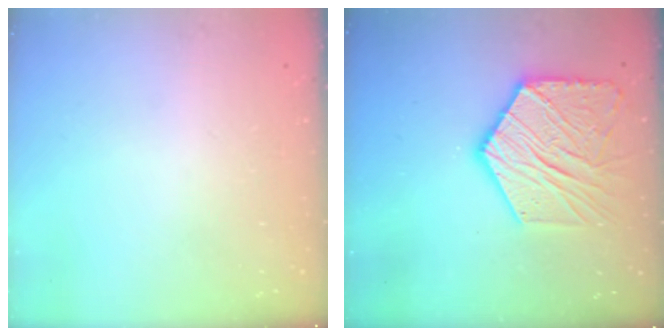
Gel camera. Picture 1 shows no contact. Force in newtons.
{"total": 17.4, "press": 17.4, "slide": 1.5}